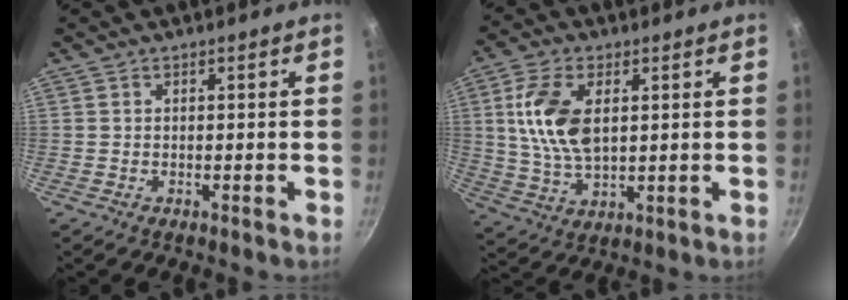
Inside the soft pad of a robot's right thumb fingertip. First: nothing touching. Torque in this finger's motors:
{"motor_torque": [-1.14, 1.60, 1.35, 0.08, 0.43]}